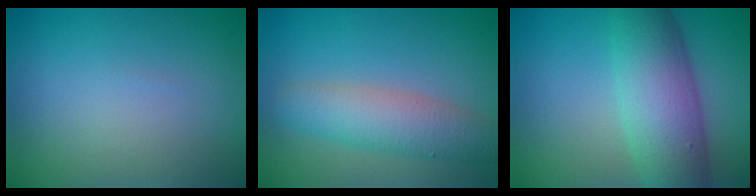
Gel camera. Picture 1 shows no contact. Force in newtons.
{"total": 4.5, "press": 4.5, "slide": 0.2}
{"total": 7.5, "press": 7.5, "slide": 0.2}